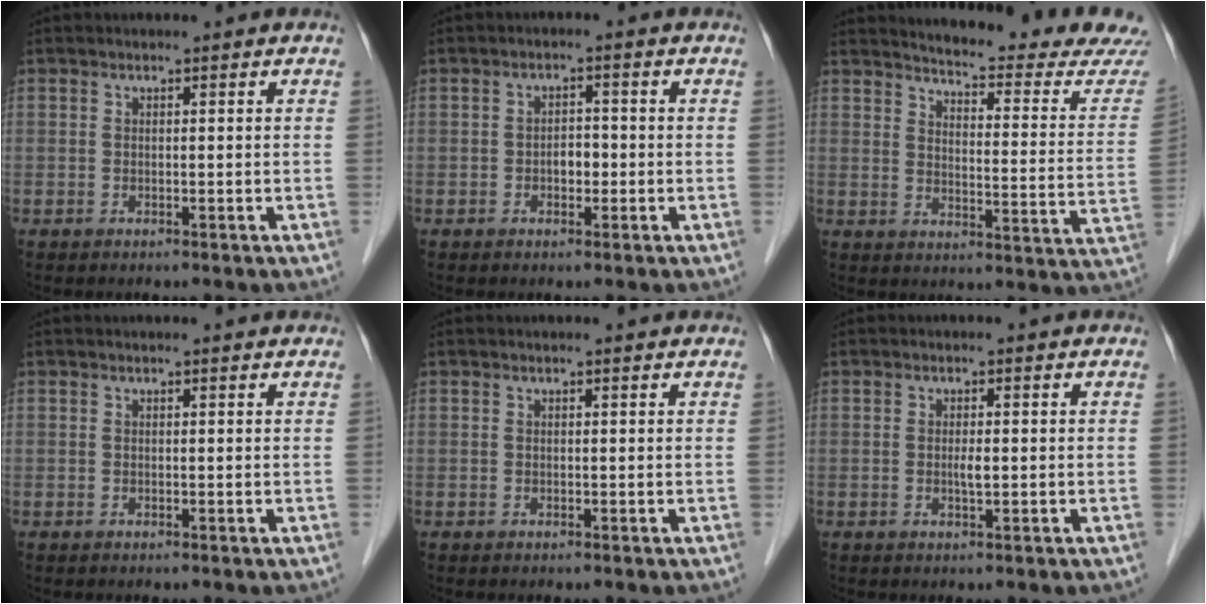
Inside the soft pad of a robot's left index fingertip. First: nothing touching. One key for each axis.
{"total": 2.3, "fx": -0.7, "fy": 1.4, "fz": 1.7, "tx": -0.023, "ty": 0.007, "tz": -0.010}
{"total": 19.1, "fx": 18.5, "fy": 0.0, "fz": 4.6, "tx": -0.065, "ty": -0.110, "tz": 0.212}
{"total": 2.3, "fx": 2.2, "fy": 0.3, "fz": 0.7, "tx": -0.013, "ty": 0.014, "tz": 0.020}
{"total": 1.9, "fx": 1.8, "fy": 0.2, "fz": 0.5, "tx": -0.012, "ty": 0.012, "tz": 0.016}
{"total": 1.3, "fx": 0.0, "fy": 0.2, "fz": 1.3, "tx": -0.025, "ty": -0.001, "tz": 0.000}